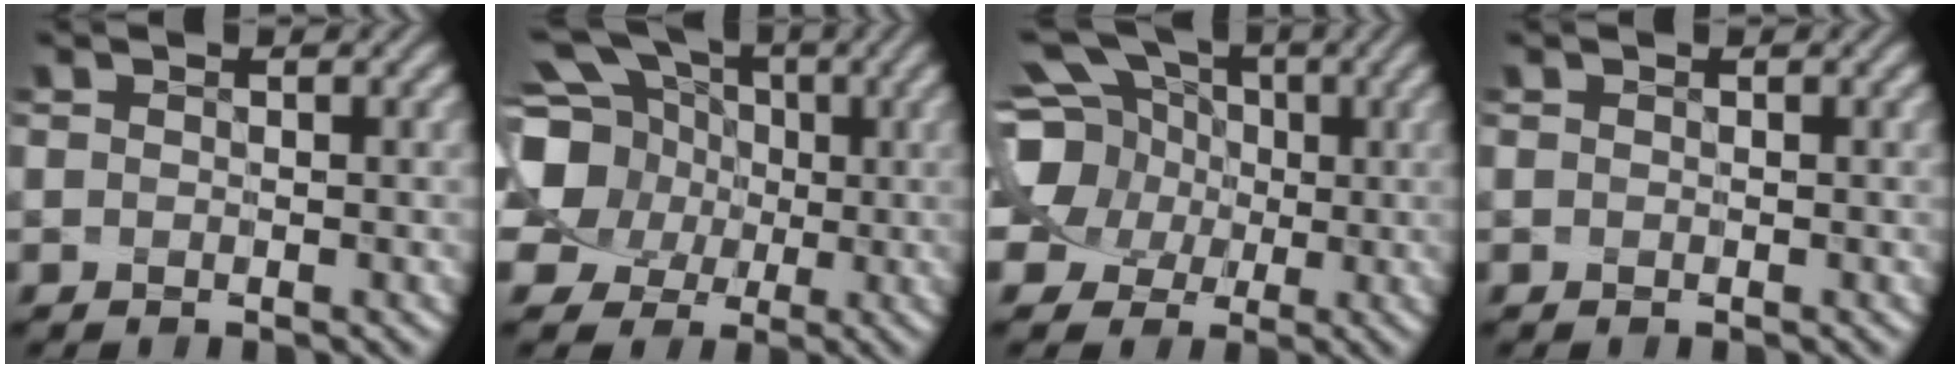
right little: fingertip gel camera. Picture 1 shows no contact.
{"total": 12.2, "force": [1.4, 11.1, 4.8], "torque": [-0.149, 0.018, -0.005]}
{"total": 9.7, "force": [1.5, 8.7, 4.2], "torque": [-0.120, 0.017, -0.002]}
{"total": 0.0}